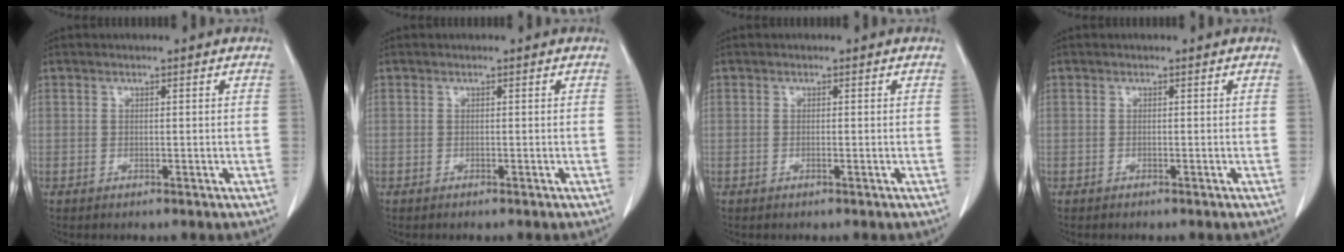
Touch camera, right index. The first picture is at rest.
{"total": 0.0}
{"total": 0.0}
{"total": 0.0}